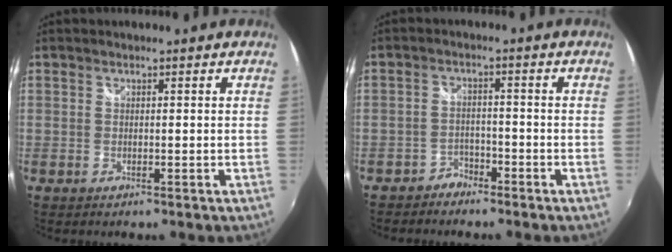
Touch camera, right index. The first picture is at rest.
{"total": 3.5, "force": [-3.0, 1.8, 0.1], "torque": [-0.011, 0.007, -0.053]}